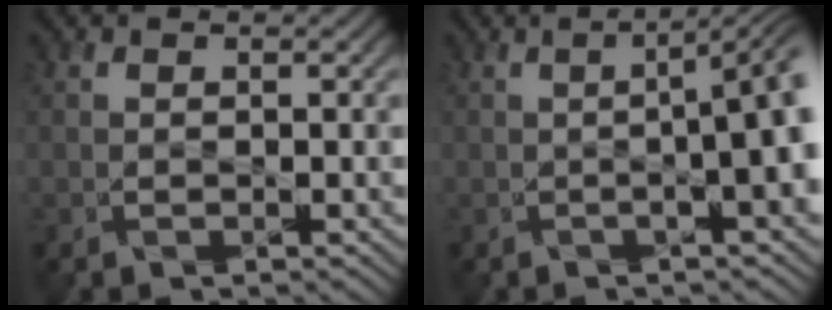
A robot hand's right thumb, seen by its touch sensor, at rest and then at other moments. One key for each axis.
{"total": 8.6, "fx": -0.4, "fy": 1.9, "fz": 8.4, "tx": -0.098, "ty": 0.006, "tz": -0.011}